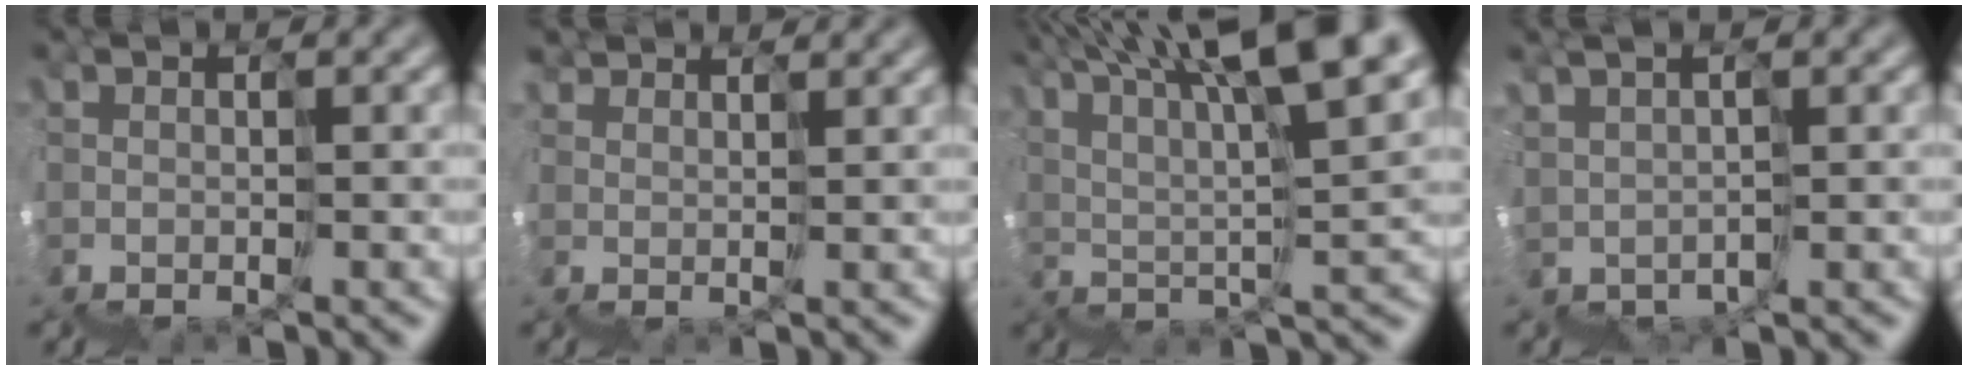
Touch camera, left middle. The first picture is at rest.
{"total": 3.1, "force": [3.0, -0.2, -0.8], "torque": [0.014, 0.032, 0.047]}
{"total": 9.6, "force": [7.6, 0.8, 5.8], "torque": [-0.117, 0.045, 0.127]}
{"total": 3.1, "force": [2.1, -1.2, -2.0], "torque": [-0.002, 0.021, 0.031]}